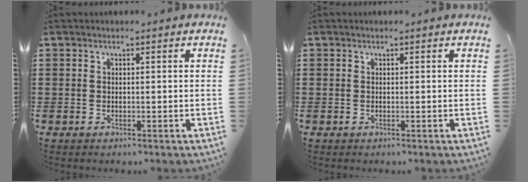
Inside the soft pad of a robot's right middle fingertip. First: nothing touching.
{"total": 0.0}